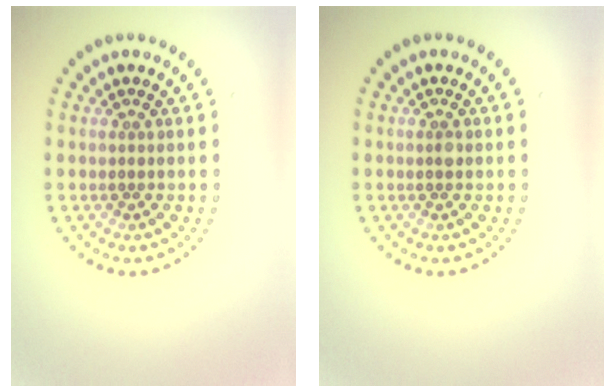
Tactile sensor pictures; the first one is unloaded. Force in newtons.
{"total": 0.8, "press": 0.8, "slide": 0.1}